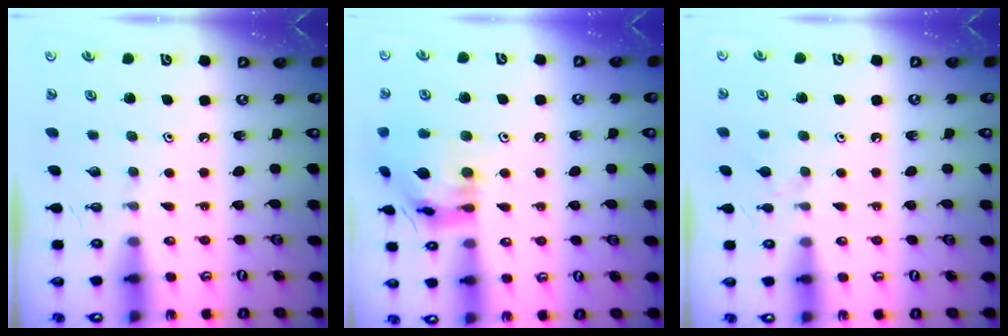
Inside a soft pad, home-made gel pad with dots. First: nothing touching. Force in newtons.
{"total": 15.4, "press": 15.3, "slide": 1.8}
{"total": 2.5, "press": 2.4, "slide": 0.6}